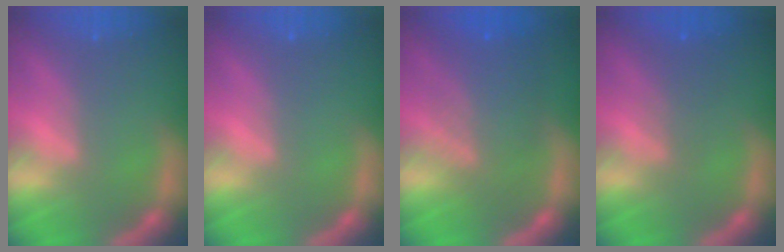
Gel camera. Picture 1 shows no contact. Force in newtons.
{"total": 0.0}
{"total": 7.1}
{"total": 2.5}